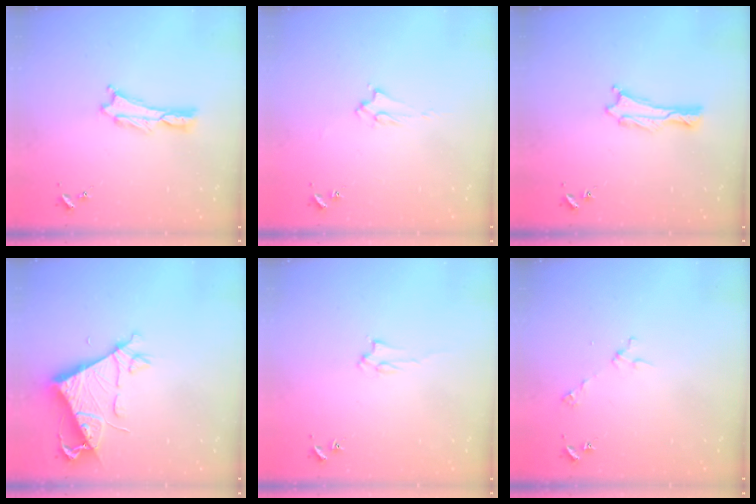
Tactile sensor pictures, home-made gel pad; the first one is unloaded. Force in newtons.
{"total": 1.9, "press": 1.9, "slide": 0.3}
{"total": 0.0}
{"total": 7.4, "press": 7.4, "slide": 0.7}
{"total": 1.6, "press": 1.6, "slide": 0.2}
{"total": 2.9, "press": 2.9, "slide": 0.2}